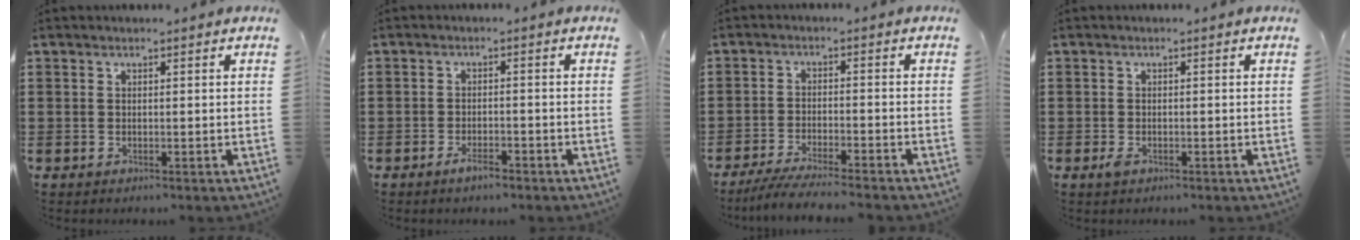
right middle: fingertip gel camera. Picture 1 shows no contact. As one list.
[{"total": 2.4, "force": [-1.7, 0.6, 1.6], "torque": [-0.035, -0.001, -0.034]}, {"total": 4.5, "force": [-4.2, -0.2, 1.5], "torque": [-0.030, -0.009, -0.083]}, {"total": 1.0, "force": [-0.5, 0.5, 0.7], "torque": [-0.023, -0.006, -0.011]}]